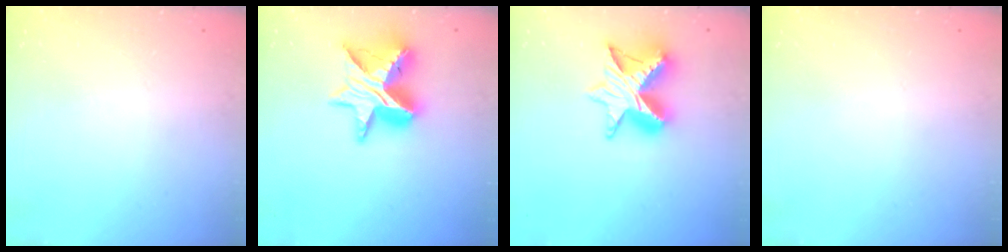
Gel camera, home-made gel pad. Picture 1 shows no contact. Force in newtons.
{"total": 14.6, "press": 14.5, "slide": 1.0}
{"total": 11.2, "press": 11.2, "slide": 0.7}
{"total": 0.0}